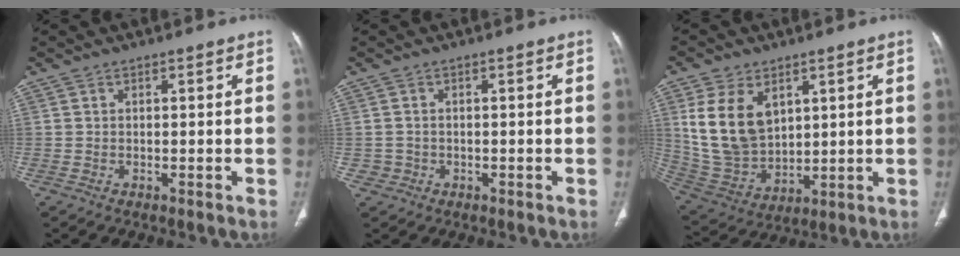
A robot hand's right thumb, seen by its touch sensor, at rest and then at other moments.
{"total": 1.7, "force": [-0.5, 1.6, 0.0], "torque": [0.010, 0.009, -0.007]}
{"total": 14.5, "force": [4.8, 9.8, 9.6], "torque": [-0.163, -0.017, 0.117]}